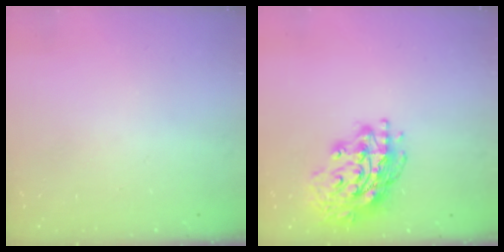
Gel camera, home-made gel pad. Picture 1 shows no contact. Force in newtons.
{"total": 17.4, "press": 17.3, "slide": 1.8}